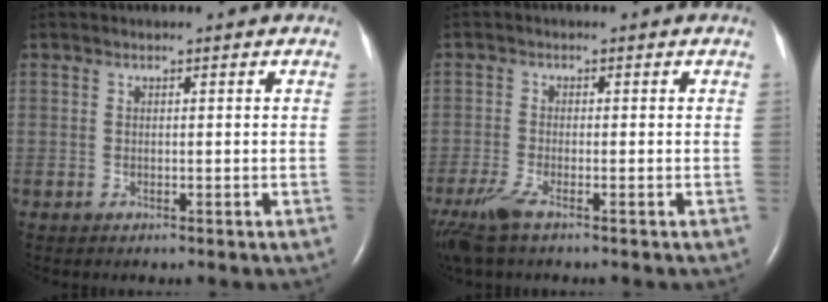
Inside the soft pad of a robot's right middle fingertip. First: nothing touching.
{"total": 5.0, "force": [-3.4, 0.8, 3.6], "torque": [-0.084, -0.017, -0.066]}